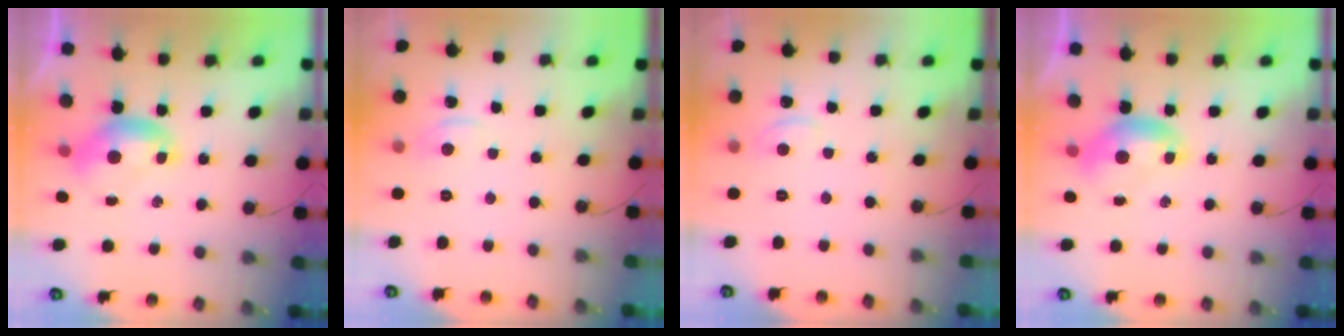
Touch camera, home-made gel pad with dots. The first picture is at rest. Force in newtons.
{"total": 1.3, "press": 1.2, "slide": 0.4}
{"total": 1.5, "press": 1.4, "slide": 0.6}
{"total": 0.0}